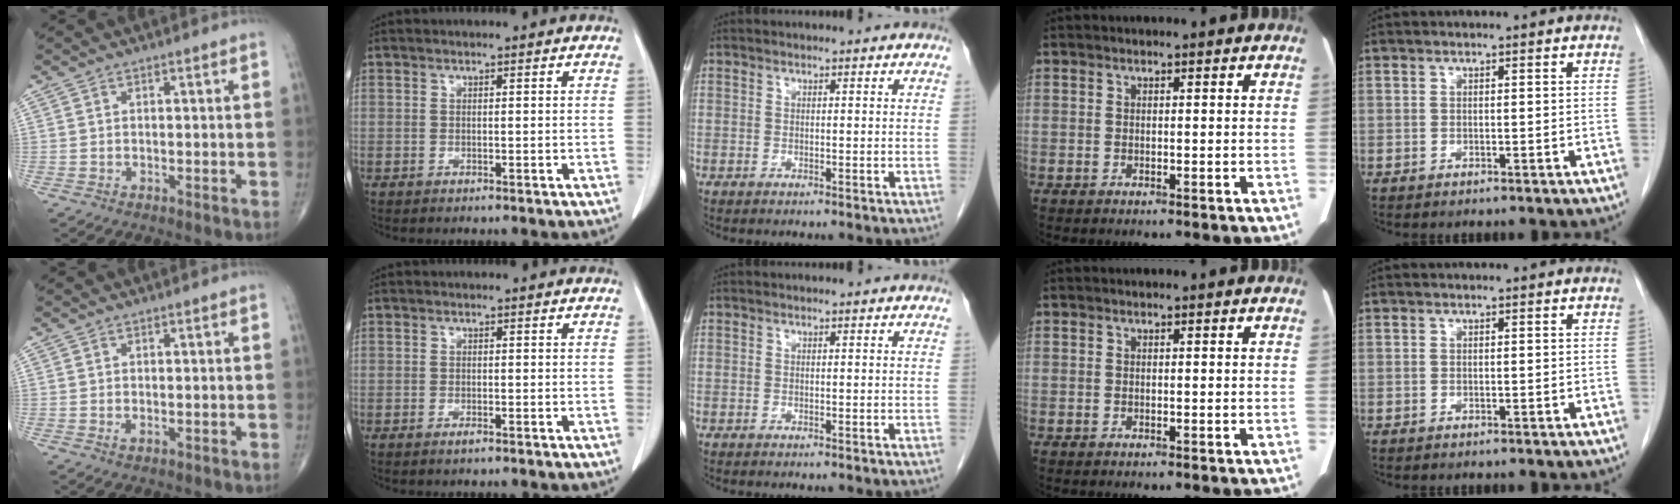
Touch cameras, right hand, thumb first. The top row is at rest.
{"thumb": {"total": 0.8, "force": [0.0, 0.4, 0.6], "torque": [-0.010, -0.002, 0.000]}, "index": {"total": 0.9, "force": [-0.6, 0.1, 0.6], "torque": [-0.012, -0.001, -0.009]}}